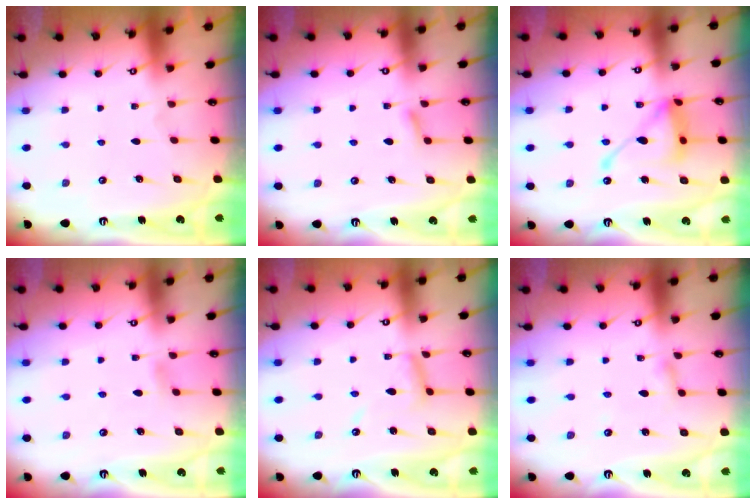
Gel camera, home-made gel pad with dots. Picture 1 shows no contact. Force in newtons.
{"total": 4.7, "press": 4.6, "slide": 0.6}
{"total": 16.3, "press": 16.3, "slide": 1.4}
{"total": 2.8, "press": 2.8, "slide": 0.3}
{"total": 8.3, "press": 8.2, "slide": 0.6}
{"total": 2.0, "press": 2.0, "slide": 0.2}